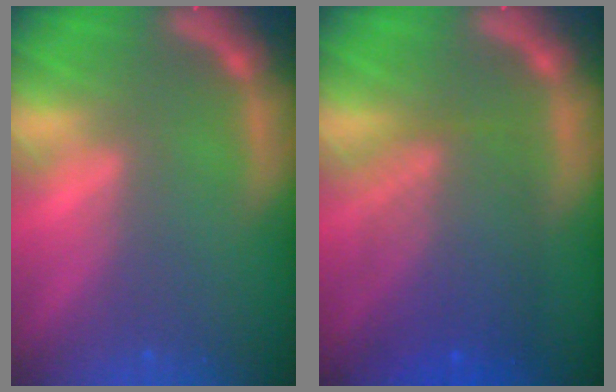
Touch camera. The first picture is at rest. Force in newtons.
{"total": 7.1}